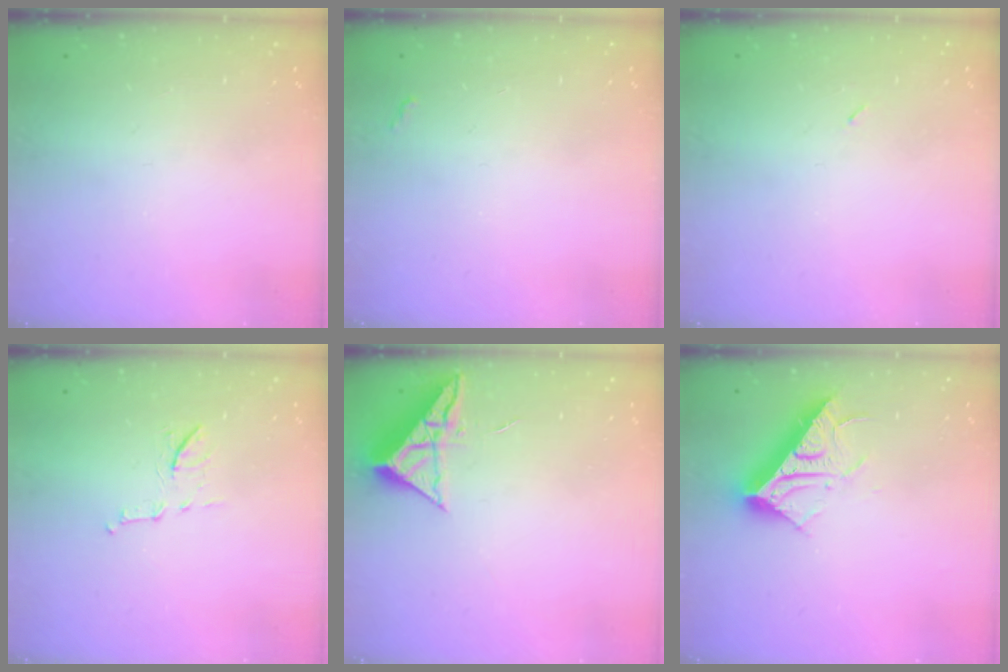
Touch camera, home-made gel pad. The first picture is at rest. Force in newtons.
{"total": 2.8, "press": 2.8, "slide": 0.4}
{"total": 2.2, "press": 2.1, "slide": 0.9}
{"total": 7.2, "press": 7.0, "slide": 1.5}
{"total": 6.9, "press": 6.9, "slide": 0.3}
{"total": 17.0, "press": 17.0, "slide": 0.3}